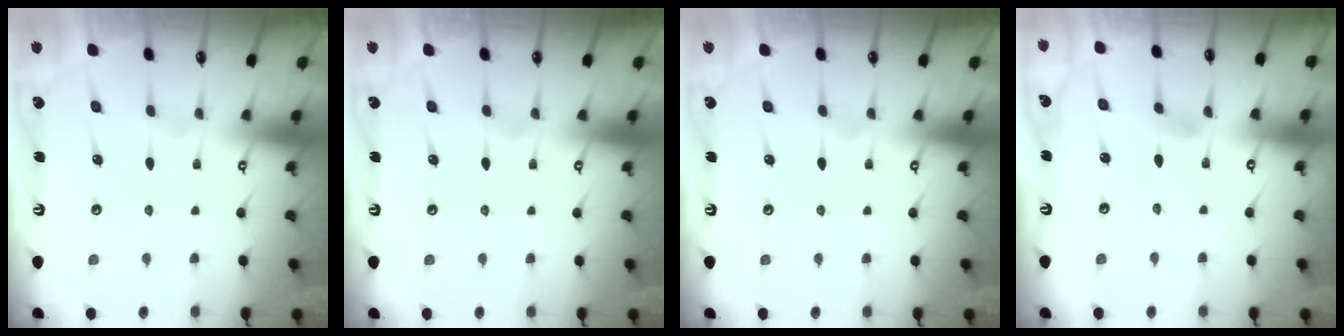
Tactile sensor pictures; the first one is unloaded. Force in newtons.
{"total": 0.0}
{"total": 0.0}
{"total": 2.9, "press": 2.8, "slide": 0.3}